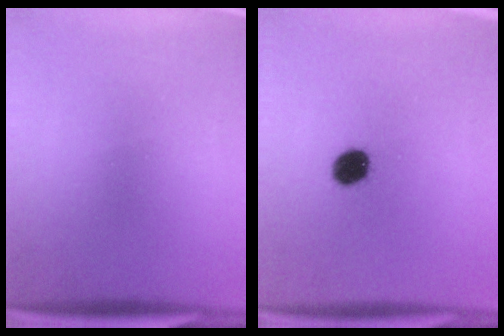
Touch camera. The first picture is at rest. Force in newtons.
{"total": 5.9}